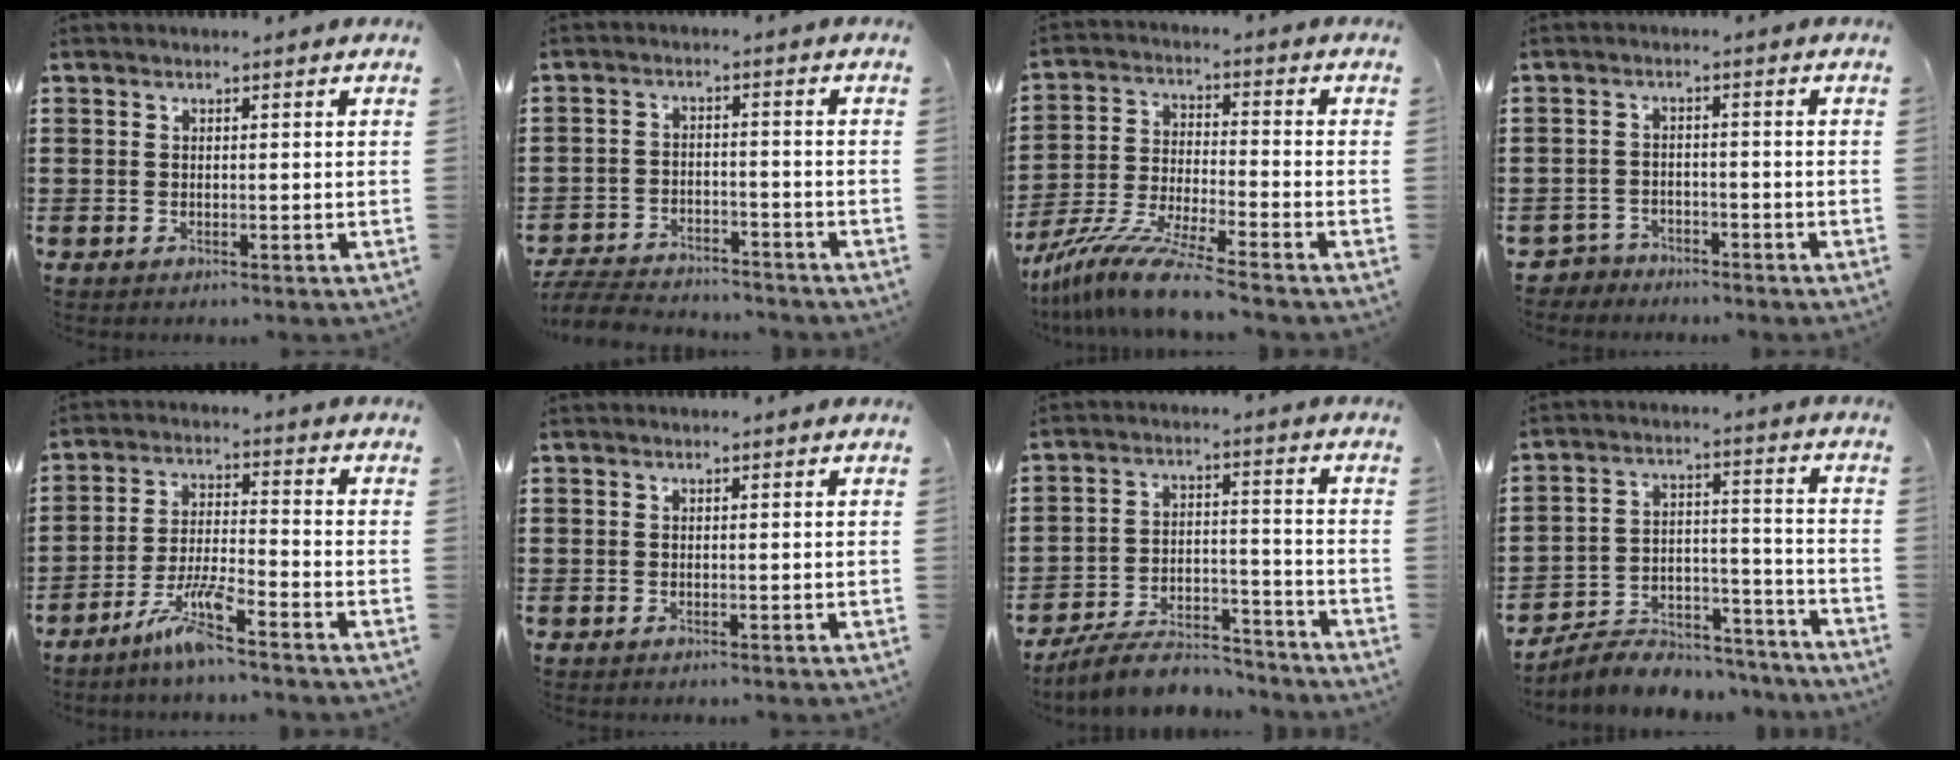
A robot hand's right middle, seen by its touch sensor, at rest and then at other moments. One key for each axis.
{"total": 5.6, "fx": -5.4, "fy": 0.9, "fz": 0.9, "tx": -0.023, "ty": 0.007, "tz": -0.110}
{"total": 10.1, "fx": -8.8, "fy": 0.0, "fz": 4.9, "tx": -0.105, "ty": -0.002, "tz": -0.176}
{"total": 2.9, "fx": -2.8, "fy": 0.8, "fz": -0.3, "tx": -0.005, "ty": 0.000, "tz": -0.063}
{"total": 7.3, "fx": -5.4, "fy": 0.5, "fz": 4.9, "tx": -0.103, "ty": -0.009, "tz": -0.104}
{"total": 0.0}
{"total": 7.9, "fx": -7.3, "fy": 1.8, "fz": 2.6, "tx": -0.043, "ty": 0.018, "tz": -0.138}
{"total": 6.4, "fx": -6.2, "fy": 1.4, "fz": 0.8, "tx": -0.016, "ty": 0.014, "tz": -0.123}